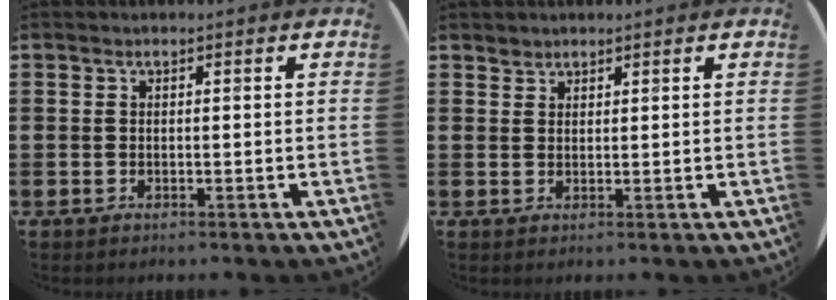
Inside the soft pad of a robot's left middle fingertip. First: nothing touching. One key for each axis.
{"total": 1.3, "fx": 1.2, "fy": 0.4, "fz": -0.2, "tx": 0.002, "ty": 0.001, "tz": 0.025}